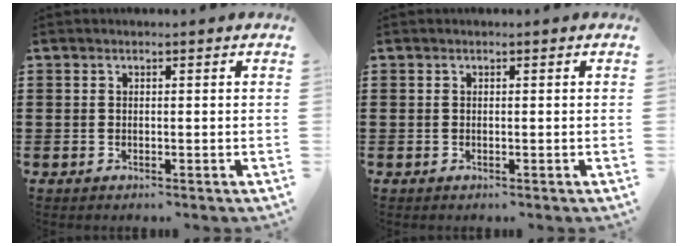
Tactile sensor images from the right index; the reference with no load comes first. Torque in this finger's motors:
{"motor_torque": [-0.60, 0.81, -0.01, -0.01]}